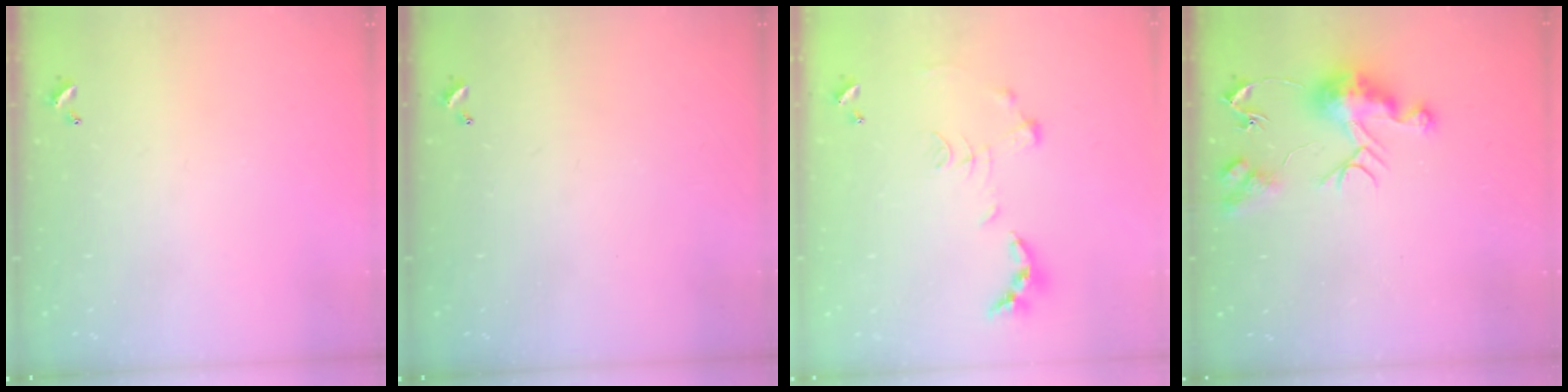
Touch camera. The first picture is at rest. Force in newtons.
{"total": 0.0}
{"total": 1.1, "press": 1.0, "slide": 0.4}
{"total": 10.6, "press": 10.6, "slide": 0.9}